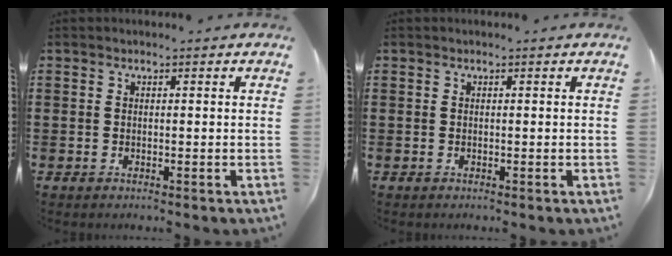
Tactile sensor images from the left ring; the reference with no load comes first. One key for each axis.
{"total": 0.0}